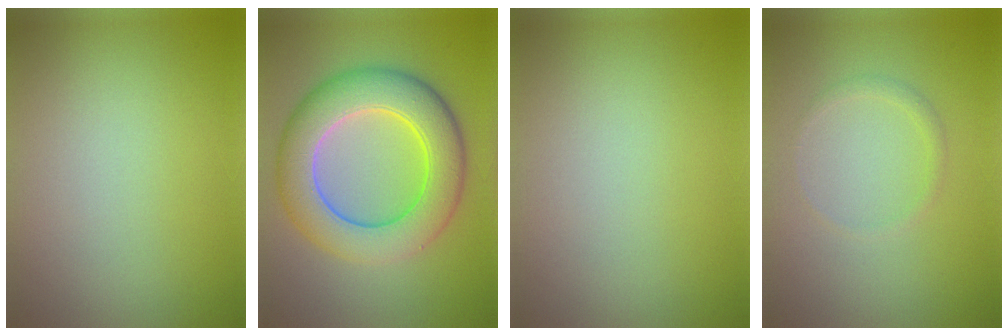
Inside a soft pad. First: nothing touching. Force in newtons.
{"total": 8.6, "press": 8.6, "slide": 0.1}
{"total": 0.0}
{"total": 0.9, "press": 0.9, "slide": 0.1}